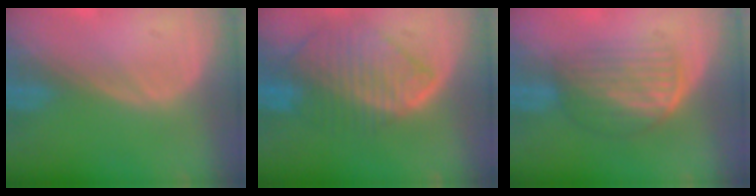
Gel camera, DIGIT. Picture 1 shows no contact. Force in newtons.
{"total": 9.9, "press": 8.6, "slide": 4.9}
{"total": 7.1, "press": 6.0, "slide": 3.8}